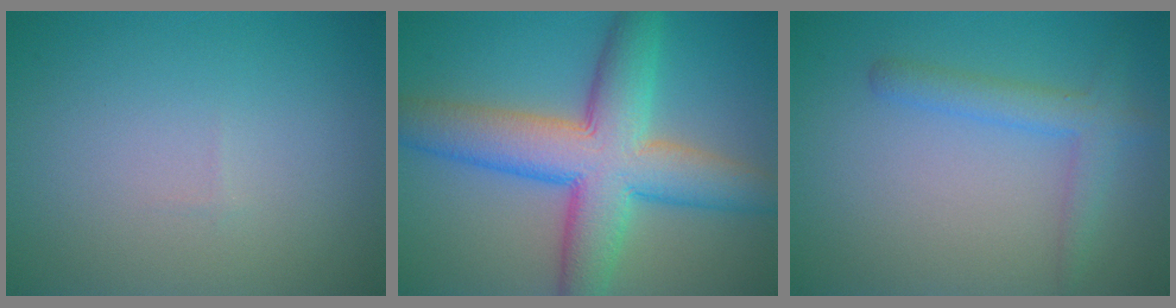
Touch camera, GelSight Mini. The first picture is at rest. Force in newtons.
{"total": 9.8, "press": 9.8, "slide": 0.3}
{"total": 2.7, "press": 2.7, "slide": 0.1}